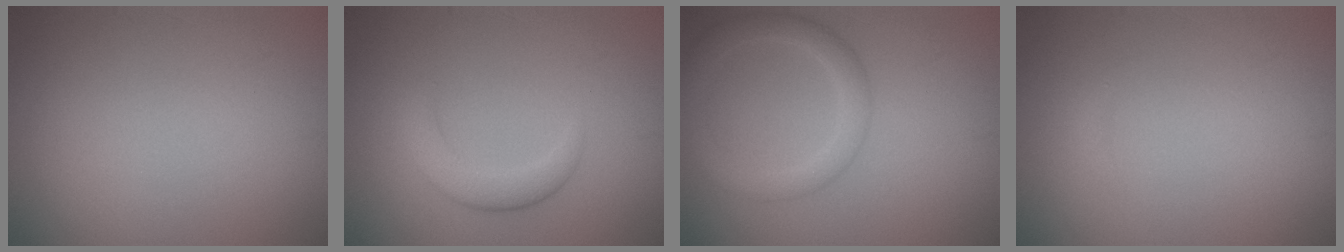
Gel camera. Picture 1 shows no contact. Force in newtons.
{"total": 2.1, "press": 2.0, "slide": 0.2}
{"total": 3.1, "press": 3.1, "slide": 0.3}
{"total": 0.5, "press": 0.5, "slide": 0.1}